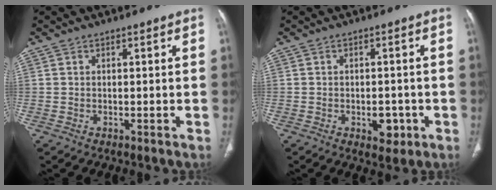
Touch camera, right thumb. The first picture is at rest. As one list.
[{"total": 4.3, "force": [-1.5, 2.7, 3.1], "torque": [-0.024, 0.003, -0.012]}]